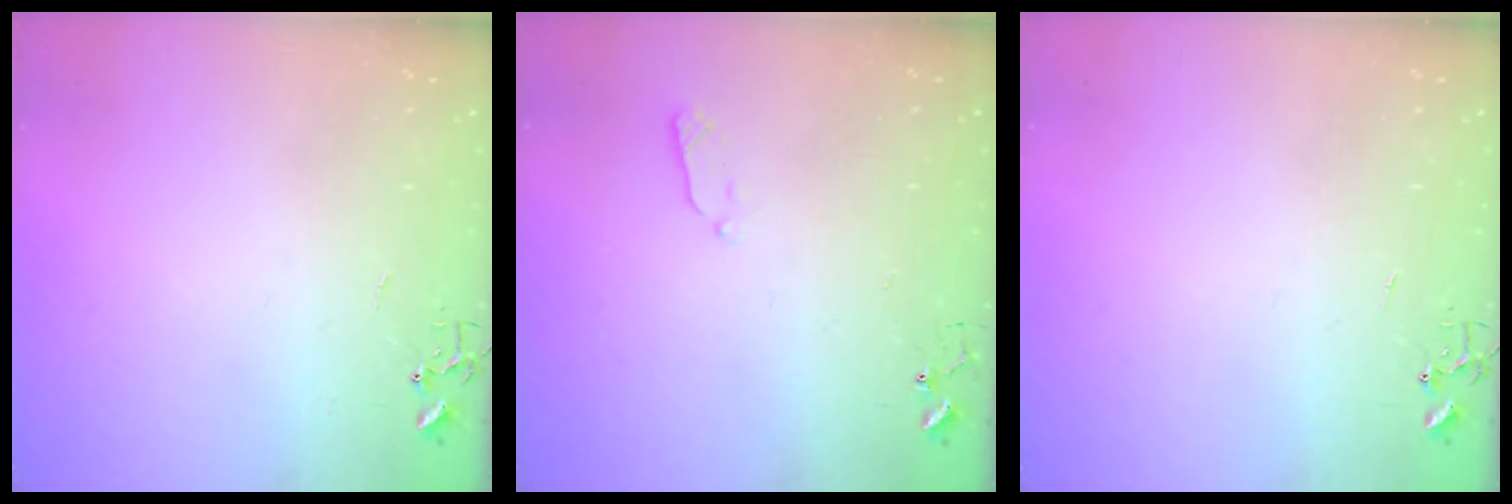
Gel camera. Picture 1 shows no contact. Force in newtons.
{"total": 4.7, "press": 4.6, "slide": 0.9}
{"total": 0.0}